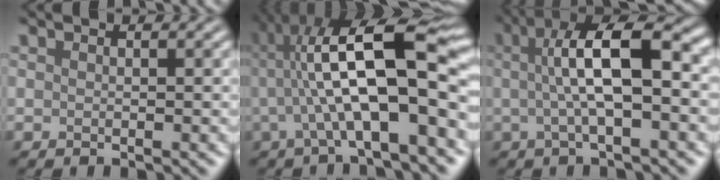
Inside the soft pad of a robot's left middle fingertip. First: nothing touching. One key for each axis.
{"total": 10.1, "fx": -0.9, "fy": 1.5, "fz": 9.9, "tx": -0.181, "ty": 0.004, "tz": 0.023}
{"total": 6.7, "fx": -0.1, "fy": 0.9, "fz": 6.6, "tx": -0.126, "ty": -0.007, "tz": 0.031}